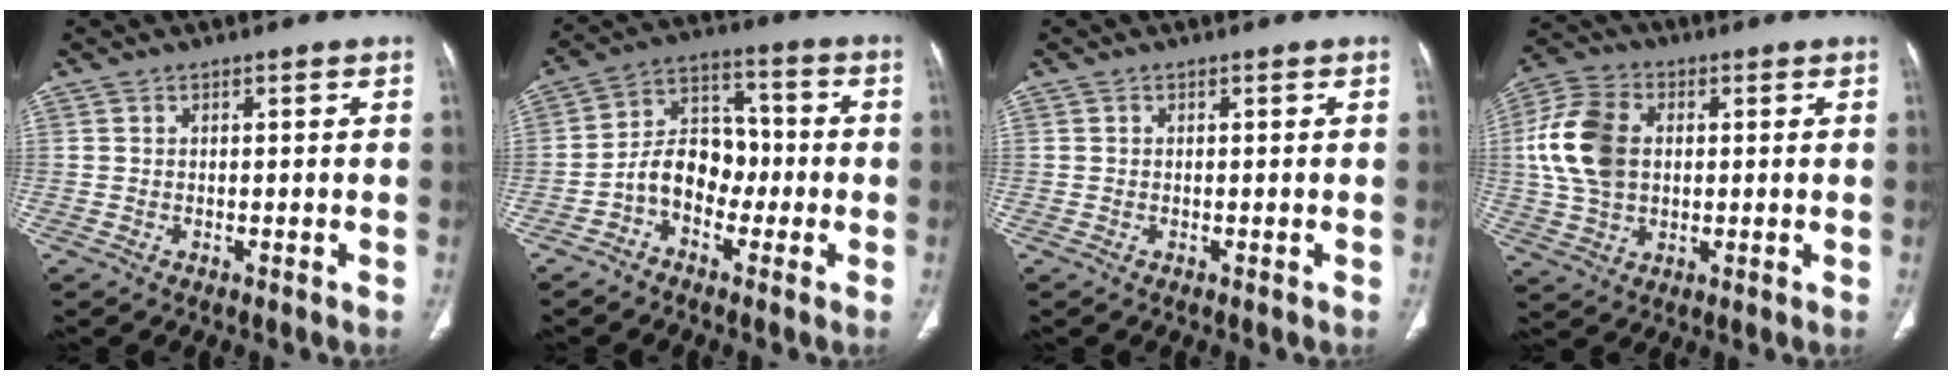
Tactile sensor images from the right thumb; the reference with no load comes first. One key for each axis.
{"total": 9.7, "fx": -2.9, "fy": 7.0, "fz": 6.0, "tx": -0.072, "ty": 0.044, "tz": -0.064}
{"total": 0.0}
{"total": 13.2, "fx": 1.5, "fy": 9.3, "fz": 9.2, "tx": -0.178, "ty": 0.013, "tz": 0.027}